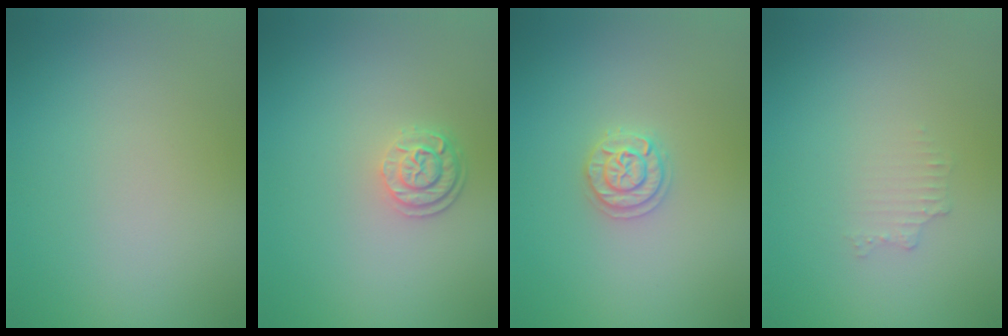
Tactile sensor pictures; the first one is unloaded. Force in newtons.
{"total": 2.3, "press": 1.8, "slide": 1.4}
{"total": 1.9, "press": 1.8, "slide": 0.3}
{"total": 0.6, "press": 0.4, "slide": 0.3}